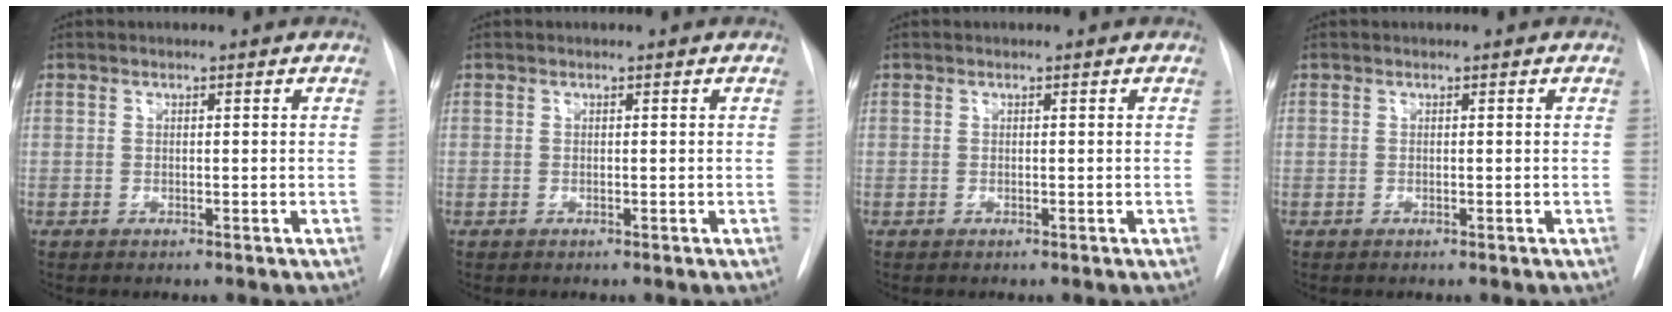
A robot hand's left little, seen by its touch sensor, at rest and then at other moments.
{"total": 0.0}
{"total": 0.0}
{"total": 0.0}